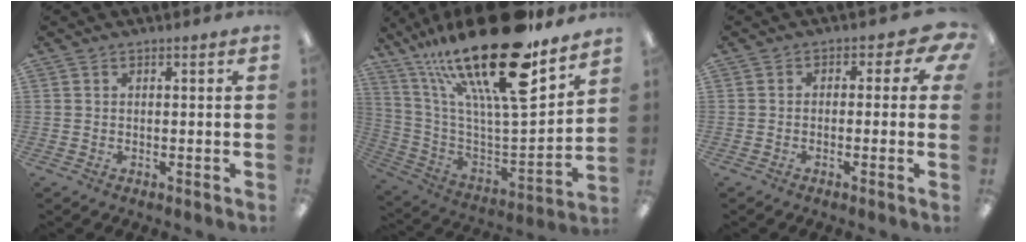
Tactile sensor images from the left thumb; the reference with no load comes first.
{"total": 29.3, "force": [19.6, 8.1, 20.2], "torque": [-0.352, -0.128, 0.324]}
{"total": 3.5, "force": [-0.5, 2.3, 2.6], "torque": [-0.029, 0.003, -0.013]}